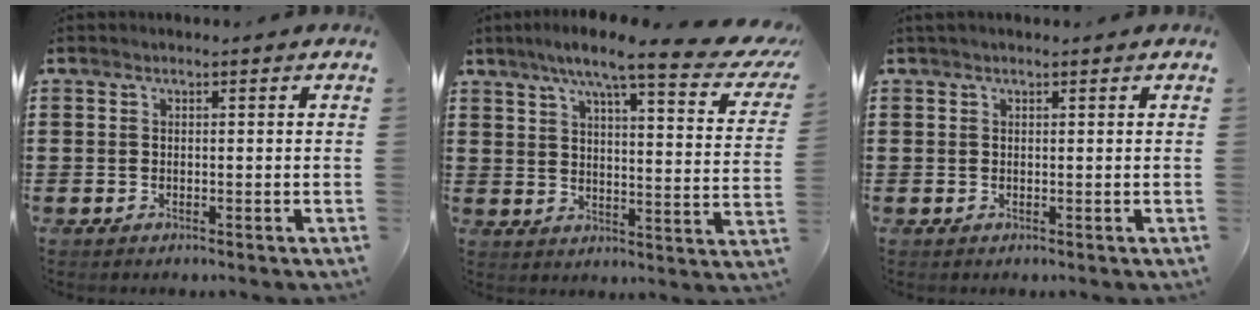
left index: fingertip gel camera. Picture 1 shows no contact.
{"total": 9.5, "force": [7.1, 0.8, 6.3], "torque": [-0.121, -0.041, 0.112]}
{"total": 0.6, "force": [0.4, 0.4, 0.2], "torque": [-0.006, 0.004, 0.007]}